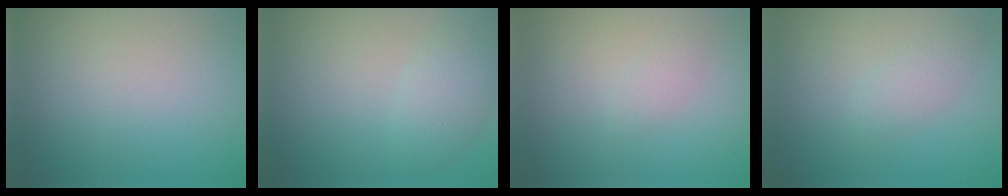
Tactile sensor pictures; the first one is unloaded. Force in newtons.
{"total": 3.0, "press": 3.0, "slide": 0.1}
{"total": 1.0, "press": 1.0, "slide": 0.0}
{"total": 1.7, "press": 1.7, "slide": 0.1}